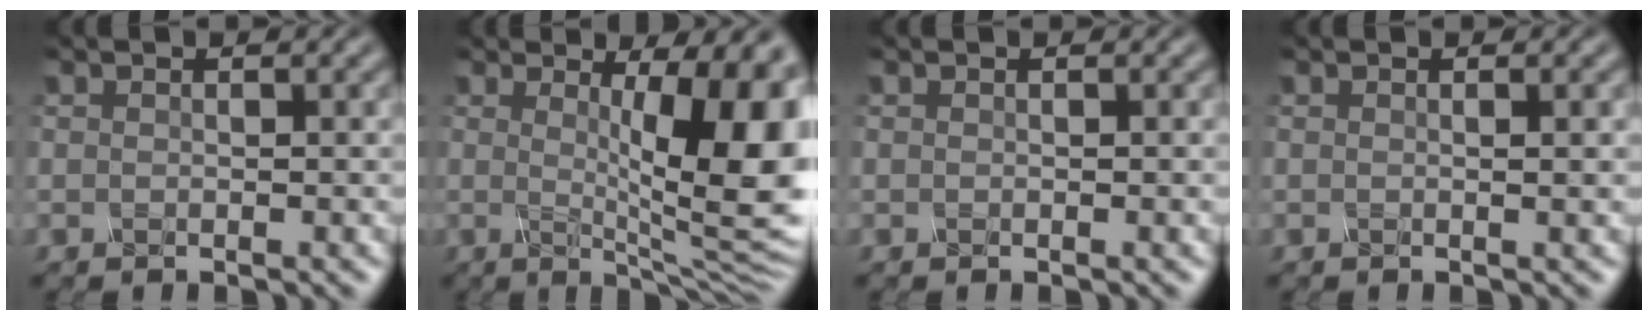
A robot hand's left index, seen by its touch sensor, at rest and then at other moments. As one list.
[{"total": 11.7, "force": [1.5, 3.1, 11.2], "torque": [-0.129, -0.014, 0.025]}, {"total": 0.0}, {"total": 1.3, "force": [0.1, 0.4, 1.2], "torque": [-0.010, 0.003, -0.003]}]